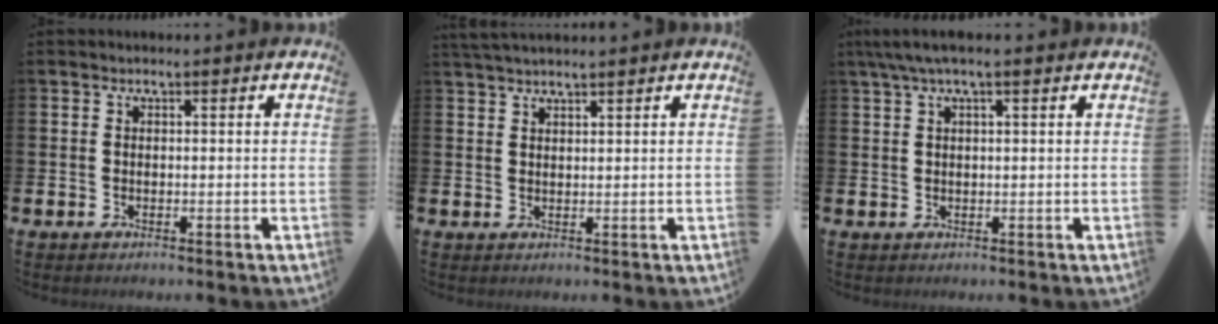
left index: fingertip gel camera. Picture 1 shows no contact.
{"total": 2.0, "force": [1.9, 0.0, 0.4], "torque": [-0.005, -0.006, 0.034]}
{"total": 2.9, "force": [1.8, 0.3, 2.2], "torque": [-0.045, 0.003, 0.032]}